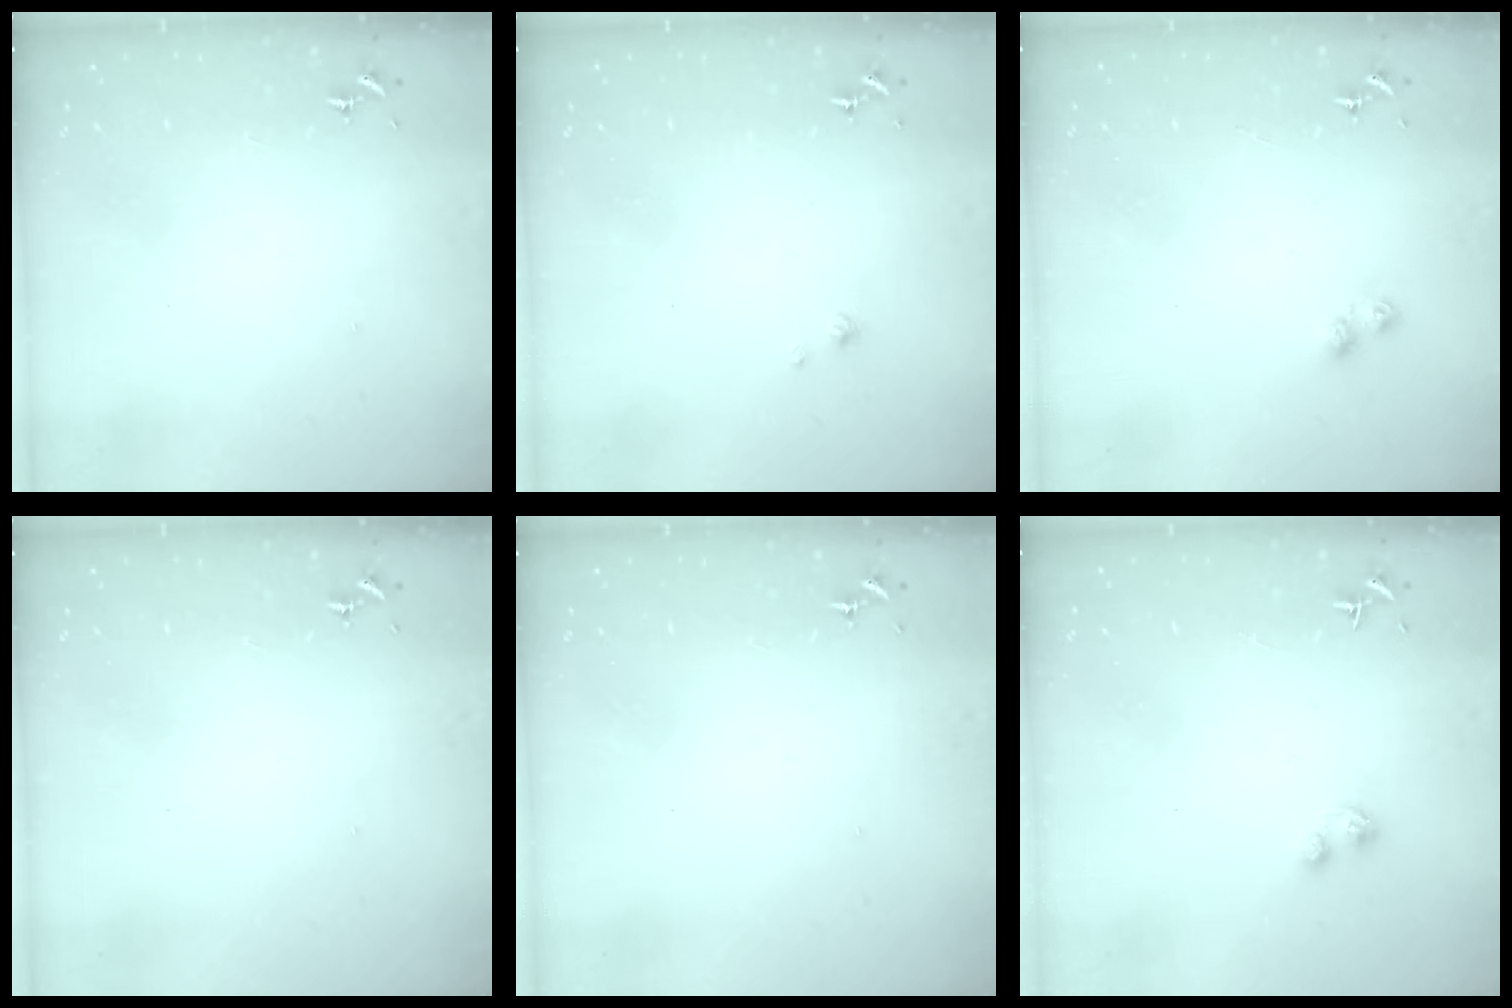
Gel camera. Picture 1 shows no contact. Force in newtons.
{"total": 1.4, "press": 1.4, "slide": 0.1}
{"total": 4.9, "press": 4.8, "slide": 0.8}
{"total": 0.0}
{"total": 0.0}
{"total": 3.8, "press": 3.8, "slide": 0.5}